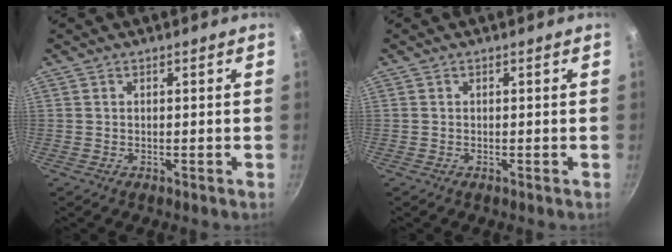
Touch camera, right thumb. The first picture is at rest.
{"total": 0.0}